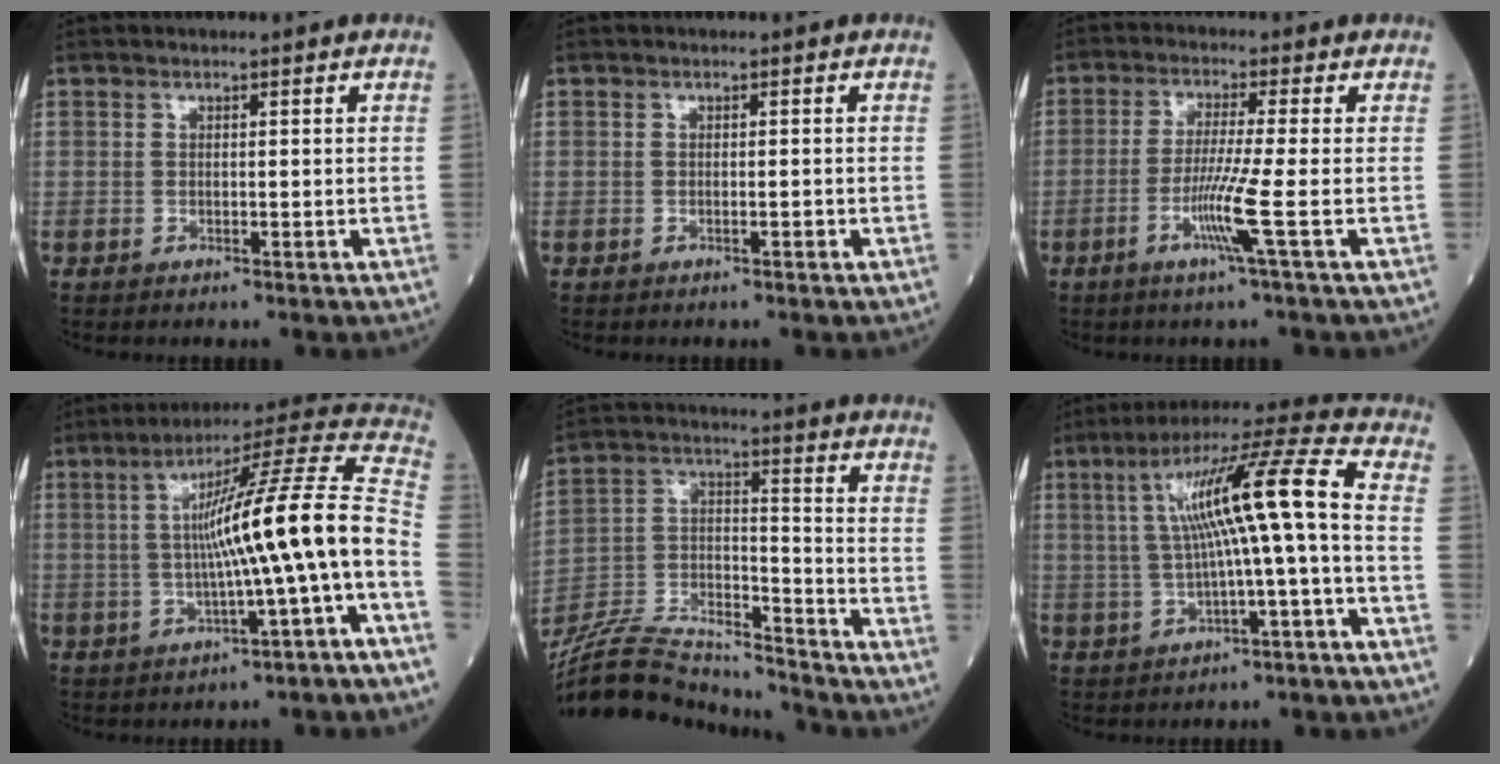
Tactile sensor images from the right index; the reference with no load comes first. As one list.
[{"total": 0.6, "force": [-0.3, 0.1, 0.6], "torque": [-0.011, 0.000, -0.003]}, {"total": 6.6, "force": [-2.3, -1.7, 5.9], "torque": [-0.116, -0.018, -0.051]}, {"total": 16.2, "force": [-2.2, -0.7, 16.1], "torque": [-0.238, 0.028, -0.039]}, {"total": 19.2, "force": [-18.2, 2.4, 5.5], "torque": [-0.122, 0.016, -0.315]}, {"total": 13.4, "force": [0.4, -0.2, 13.4], "torque": [-0.223, 0.033, 0.007]}]